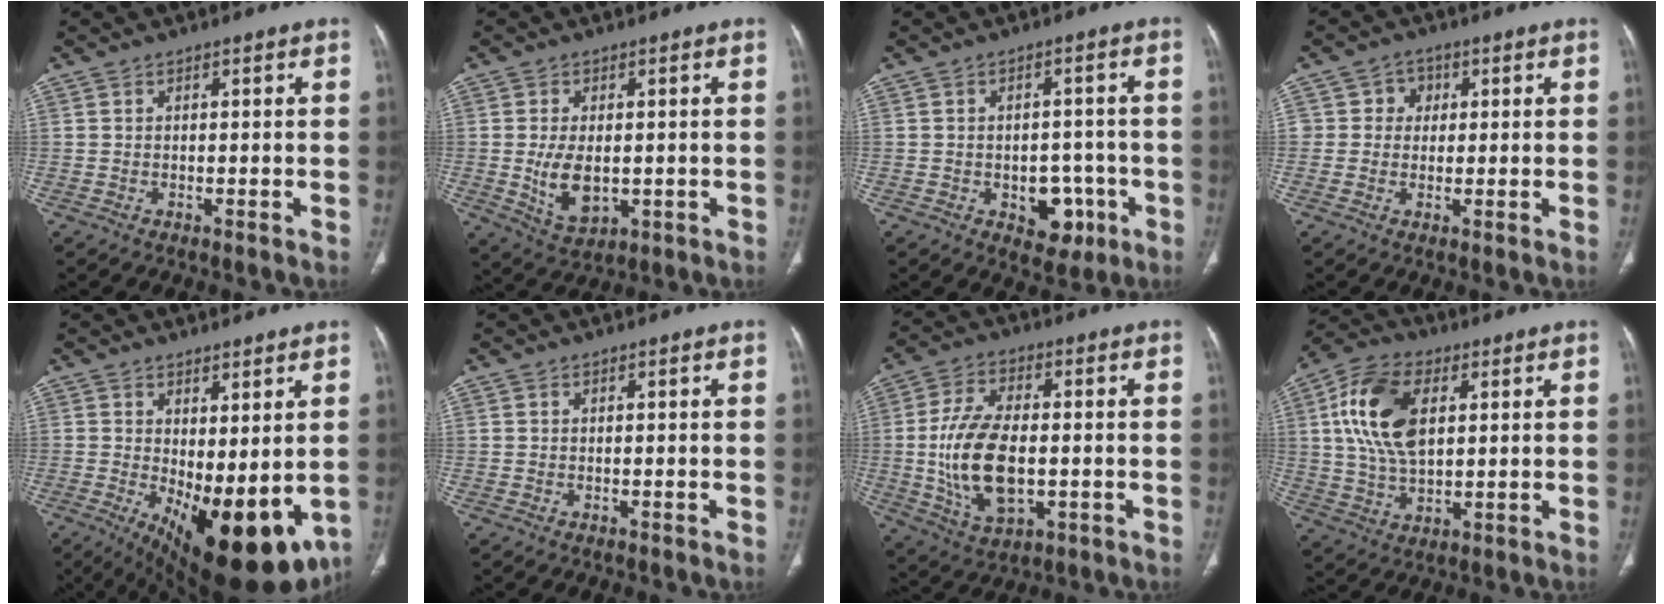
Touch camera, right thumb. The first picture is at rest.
{"total": 7.7, "force": [-0.6, 4.5, 6.2], "torque": [-0.106, -0.012, 0.004]}
{"total": 7.5, "force": [-2.7, 5.2, 4.8], "torque": [-0.026, 0.017, -0.025]}
{"total": 3.8, "force": [0.8, 3.7, 0.8], "torque": [0.019, 0.006, 0.005]}
{"total": 17.6, "force": [-2.8, 7.4, 15.7], "torque": [-0.213, -0.027, -0.012]}
{"total": 0.0}
{"total": 14.4, "force": [-1.1, 7.8, 12.0], "torque": [-0.227, -0.004, -0.009]}
{"total": 15.0, "force": [3.7, 8.8, 11.6], "torque": [-0.219, 0.004, 0.067]}